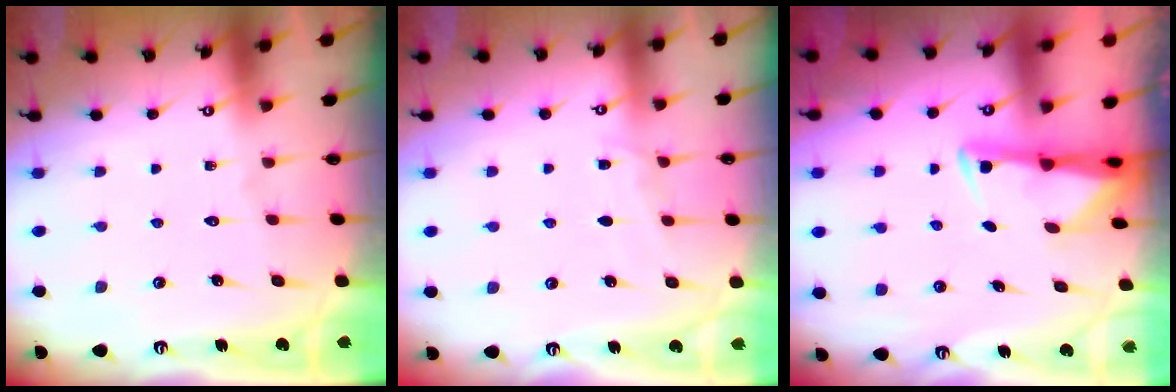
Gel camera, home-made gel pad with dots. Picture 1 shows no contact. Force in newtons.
{"total": 4.1, "press": 4.1, "slide": 0.6}
{"total": 3.0, "press": 2.9, "slide": 0.6}